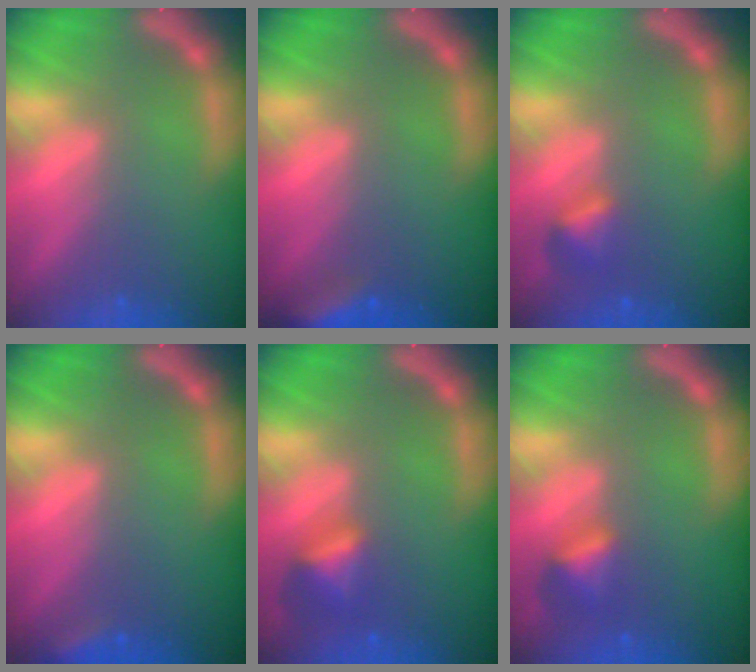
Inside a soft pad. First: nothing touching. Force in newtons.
{"total": 4.0}
{"total": 1.9}
{"total": 1.9}
{"total": 2.9}
{"total": 2.4}